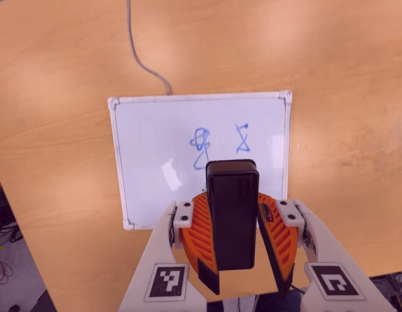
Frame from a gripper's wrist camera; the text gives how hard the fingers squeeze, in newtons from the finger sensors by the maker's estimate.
{"total": 8.1, "left": 8.5, "right": 7.7}